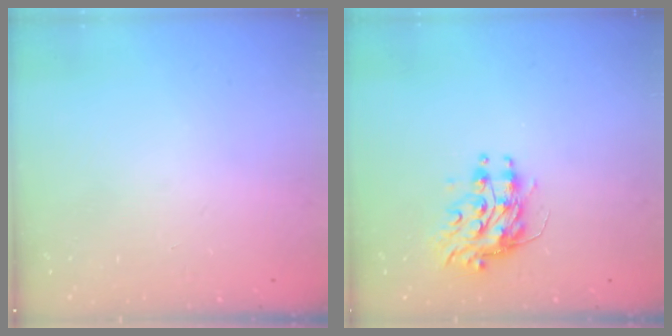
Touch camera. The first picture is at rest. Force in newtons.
{"total": 9.0, "press": 9.0, "slide": 0.7}